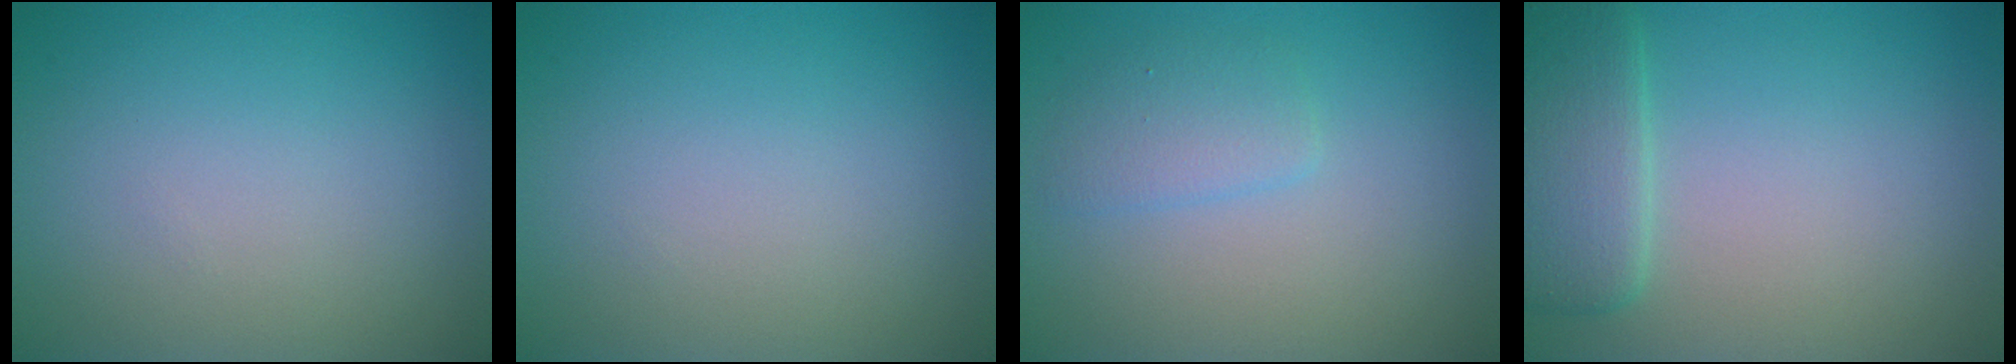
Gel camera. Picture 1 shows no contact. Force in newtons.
{"total": 0.0}
{"total": 1.9, "press": 1.9, "slide": 0.1}
{"total": 3.4, "press": 2.9, "slide": 1.8}